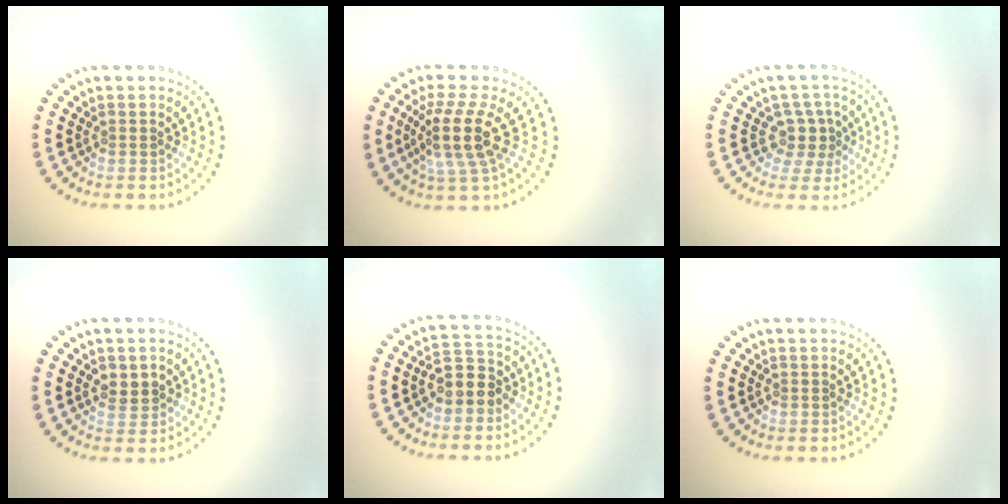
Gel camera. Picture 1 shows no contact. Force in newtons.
{"total": 4.4, "press": 3.4, "slide": 2.9}
{"total": 2.5, "press": 1.8, "slide": 1.7}
{"total": 1.8, "press": 1.7, "slide": 0.3}
{"total": 2.9, "press": 2.7, "slide": 1.0}
{"total": 0.0}